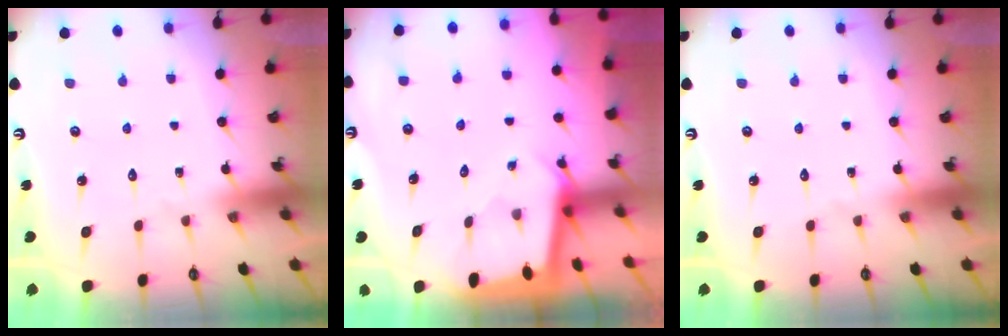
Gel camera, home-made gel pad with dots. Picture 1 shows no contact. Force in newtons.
{"total": 2.0, "press": 2.0, "slide": 0.1}
{"total": 0.0}